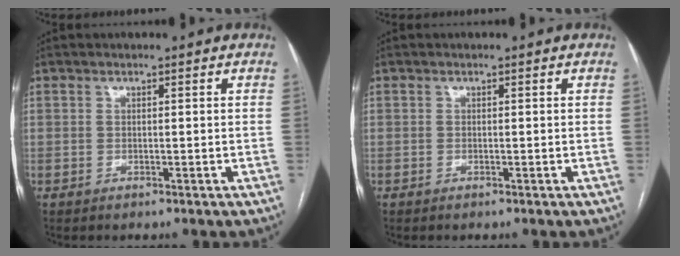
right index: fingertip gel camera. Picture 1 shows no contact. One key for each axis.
{"total": 0.0}